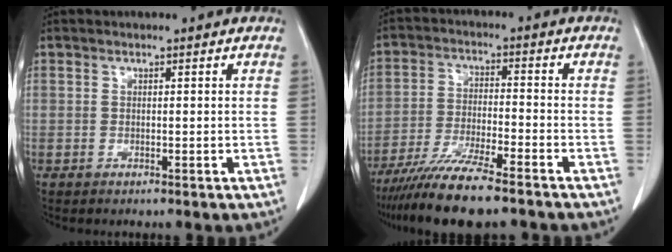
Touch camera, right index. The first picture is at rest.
{"total": 11.7, "force": [-9.3, 0.7, 7.1], "torque": [-0.123, -0.032, -0.159]}